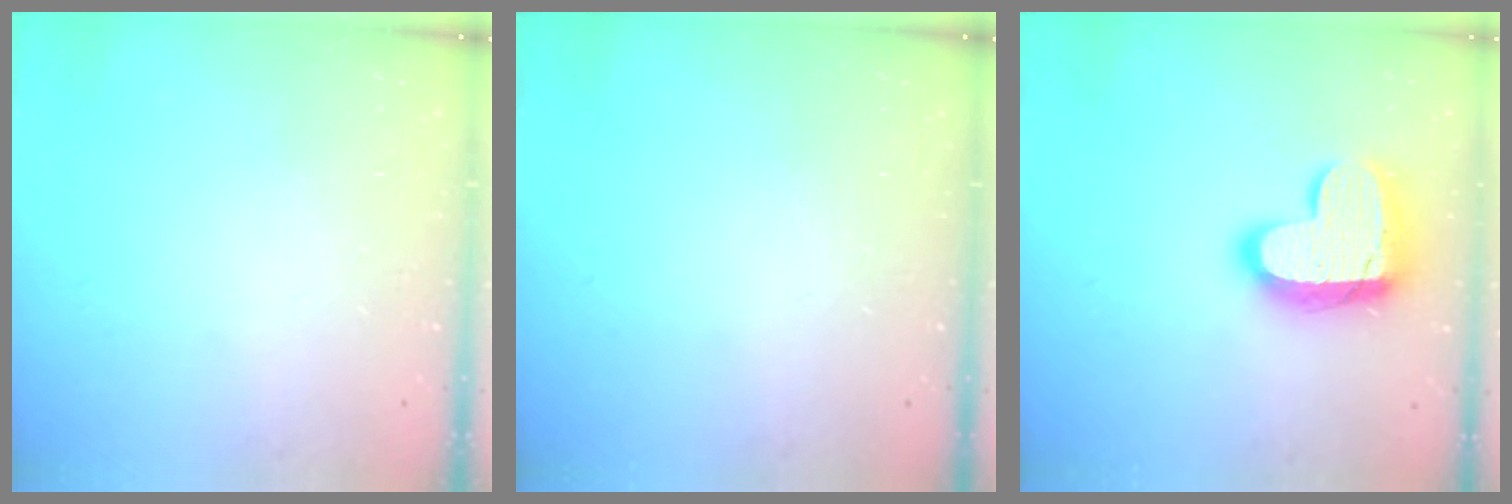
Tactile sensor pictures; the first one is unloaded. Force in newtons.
{"total": 0.0}
{"total": 17.1, "press": 17.0, "slide": 1.2}